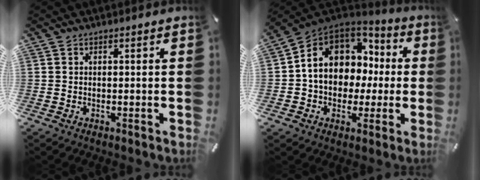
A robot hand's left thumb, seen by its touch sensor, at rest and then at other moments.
{"total": 12.0, "force": [1.6, 10.3, 5.9], "torque": [-0.123, -0.003, 0.039]}